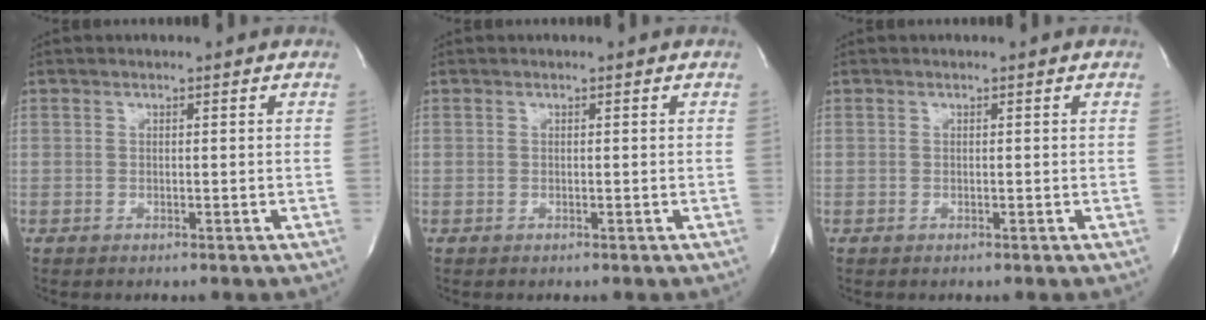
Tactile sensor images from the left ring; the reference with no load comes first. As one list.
[{"total": 0.0}, {"total": 0.0}]